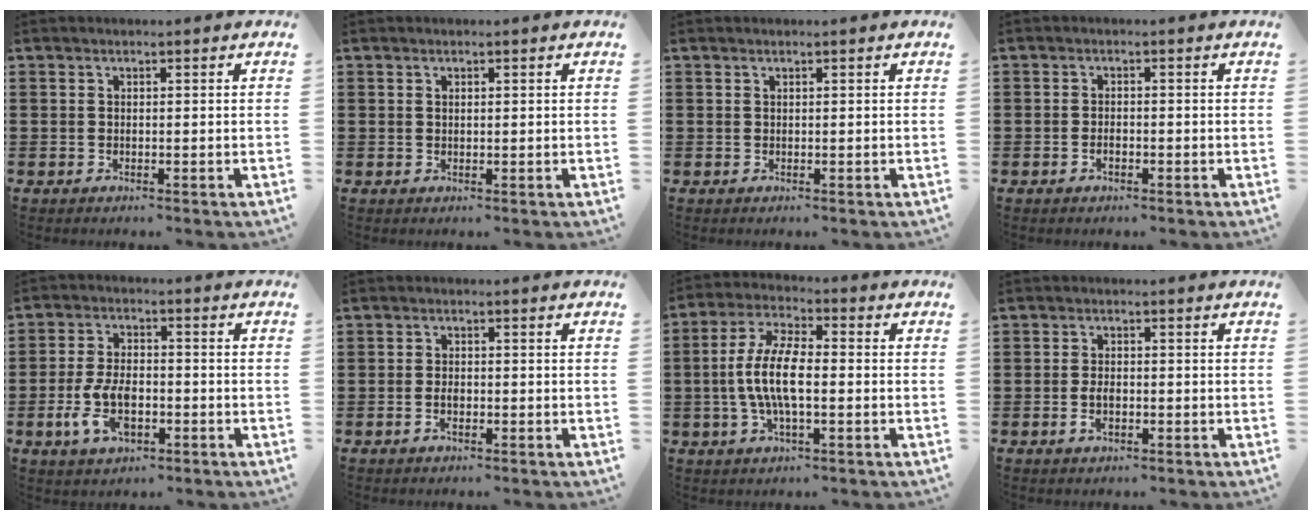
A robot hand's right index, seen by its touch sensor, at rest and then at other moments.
{"total": 0.5, "force": [0.2, 0.3, 0.4], "torque": [-0.009, 0.001, 0.004]}
{"total": 0.0}
{"total": 1.2, "force": [-0.6, 0.4, 1.0], "torque": [-0.022, -0.005, -0.009]}
{"total": 7.6, "force": [-2.5, 3.9, 6.1], "torque": [-0.145, -0.003, -0.050]}
{"total": 1.7, "force": [-0.5, 0.7, 1.4], "torque": [-0.029, -0.003, -0.008]}
{"total": 8.8, "force": [-1.2, 2.8, 8.3], "torque": [-0.186, -0.013, -0.028]}
{"total": 2.5, "force": [-0.7, 1.1, 2.1], "torque": [-0.049, -0.005, -0.014]}